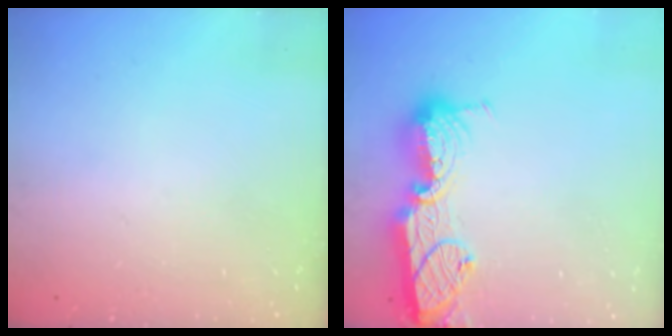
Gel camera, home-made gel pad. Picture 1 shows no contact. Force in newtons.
{"total": 14.9, "press": 14.9, "slide": 0.9}